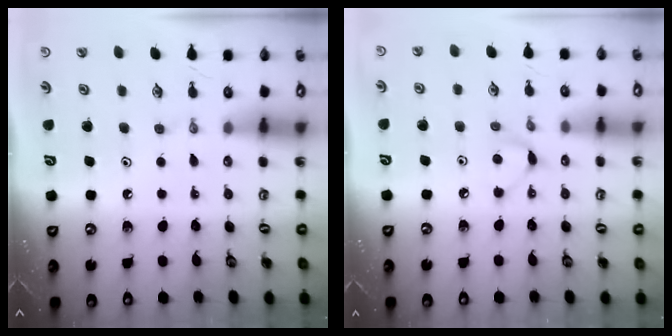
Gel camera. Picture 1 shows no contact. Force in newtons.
{"total": 4.8, "press": 4.8, "slide": 0.6}